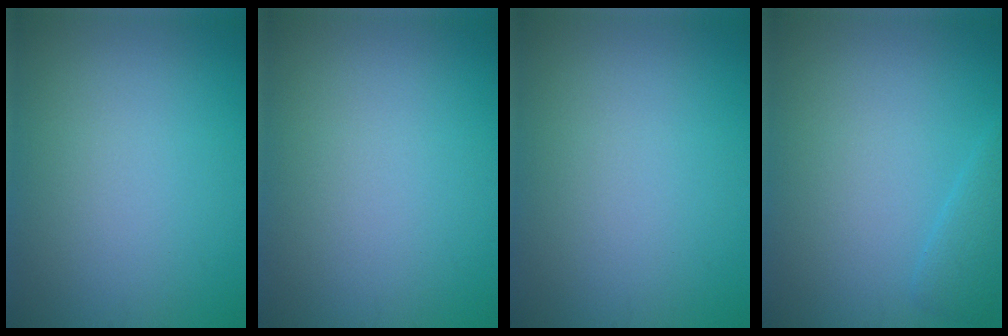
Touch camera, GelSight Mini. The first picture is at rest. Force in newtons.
{"total": 0.0}
{"total": 0.0}
{"total": 1.7, "press": 1.7, "slide": 0.2}